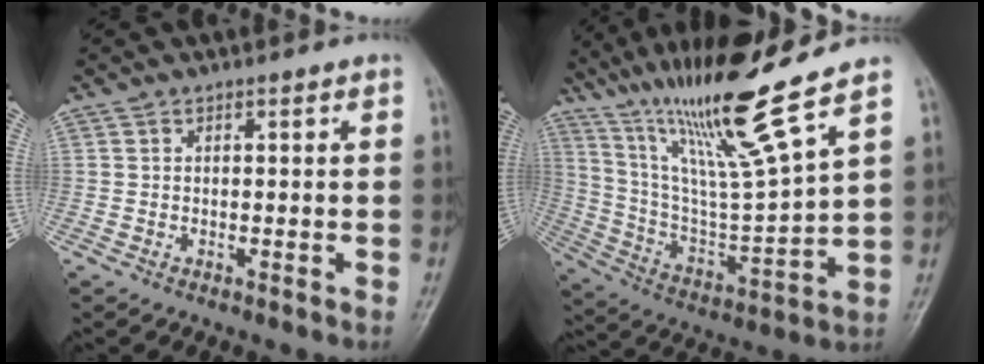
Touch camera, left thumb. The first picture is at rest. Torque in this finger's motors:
{"motor_torque": [1.62, -0.61, 1.40, -1.37, 0.38]}